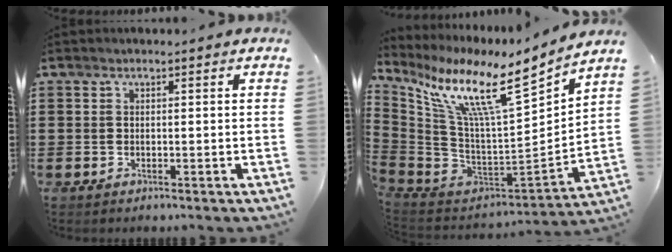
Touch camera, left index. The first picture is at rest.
{"total": 13.4, "force": [8.4, 2.2, 10.2], "torque": [-0.223, -0.061, 0.134]}